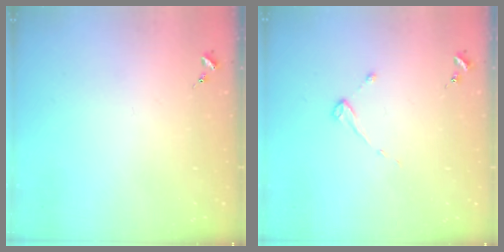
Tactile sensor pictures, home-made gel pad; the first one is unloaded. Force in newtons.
{"total": 2.6, "press": 2.5, "slide": 0.4}